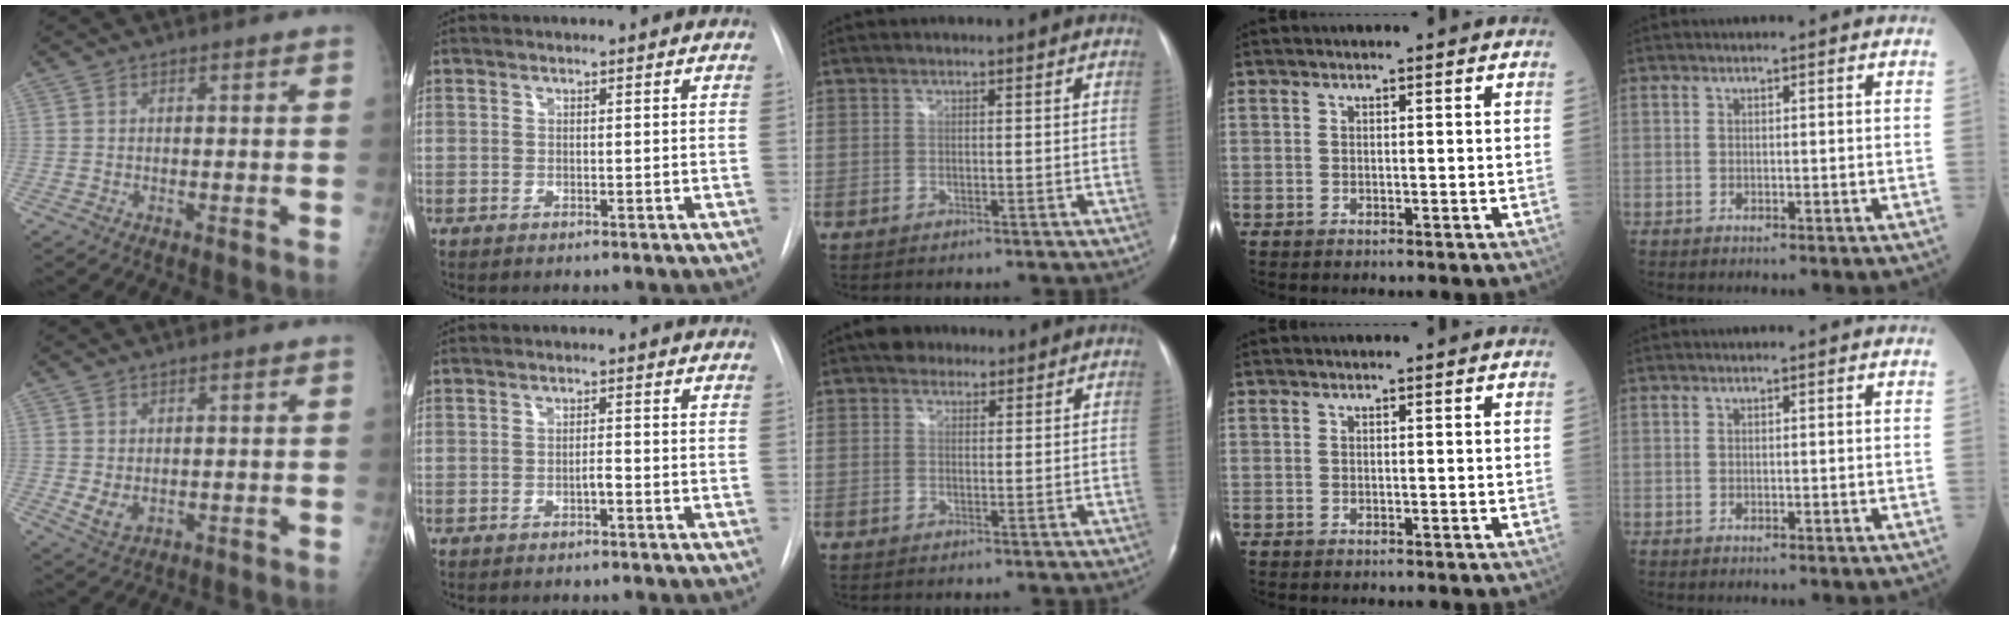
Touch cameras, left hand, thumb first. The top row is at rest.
{"thumb": {"total": 3.6, "force": [0.3, 2.2, 2.8], "torque": [-0.042, -0.009, 0.015]}, "index": {"total": 1.2, "force": [-0.6, 0.1, 1.0], "torque": [-0.016, 0.002, -0.011]}, "middle": {"total": 3.1, "force": [2.1, 2.1, 0.9], "torque": [-0.016, 0.016, 0.031]}}